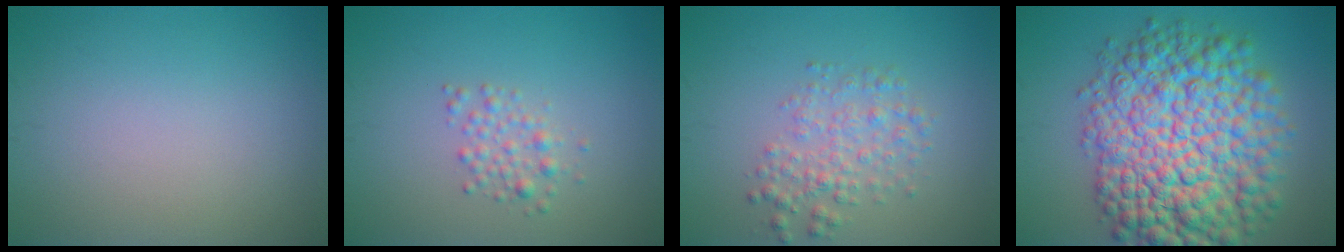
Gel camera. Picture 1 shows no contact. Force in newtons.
{"total": 1.7, "press": 1.7, "slide": 0.0}
{"total": 2.9, "press": 2.9, "slide": 0.1}
{"total": 14.1, "press": 14.1, "slide": 0.3}